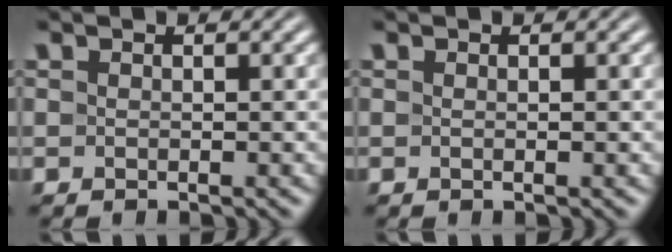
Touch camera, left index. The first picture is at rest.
{"total": 0.6, "force": [0.0, 0.2, 0.6], "torque": [-0.007, 0.002, -0.001]}